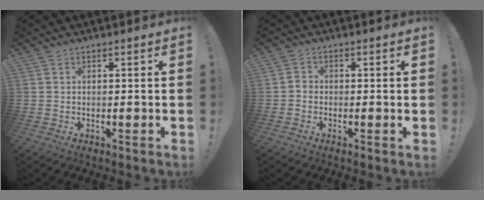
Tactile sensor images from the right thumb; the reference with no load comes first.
{"total": 1.1, "force": [-0.5, 0.7, 0.7], "torque": [-0.013, 0.005, -0.009]}